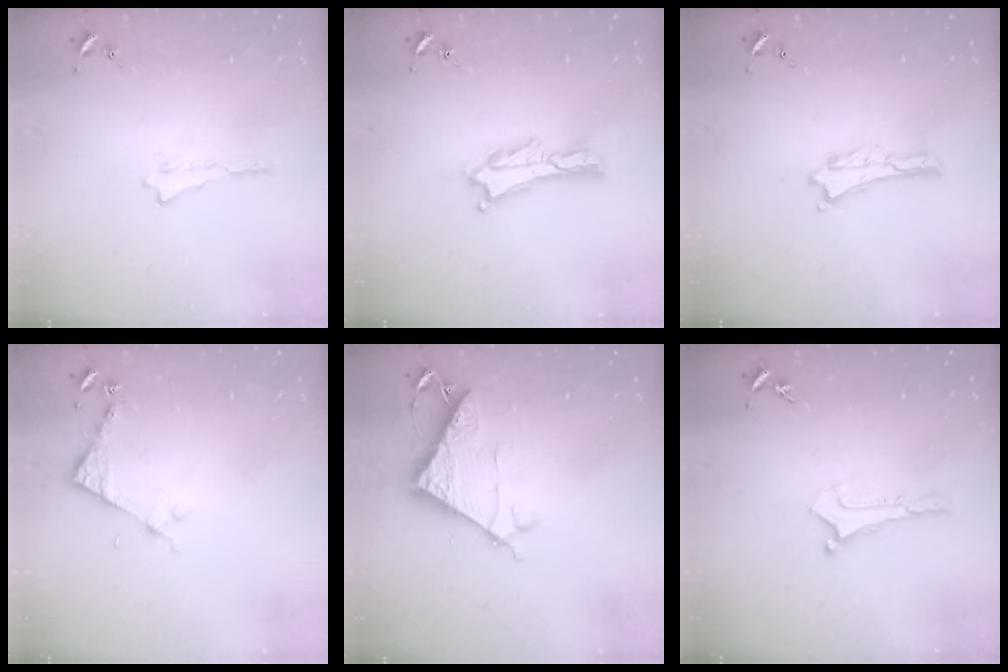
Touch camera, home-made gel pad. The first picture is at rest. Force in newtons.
{"total": 1.4, "press": 1.4, "slide": 0.3}
{"total": 0.0}
{"total": 4.1, "press": 4.1, "slide": 0.3}
{"total": 7.0, "press": 7.0, "slide": 0.7}
{"total": 0.0}